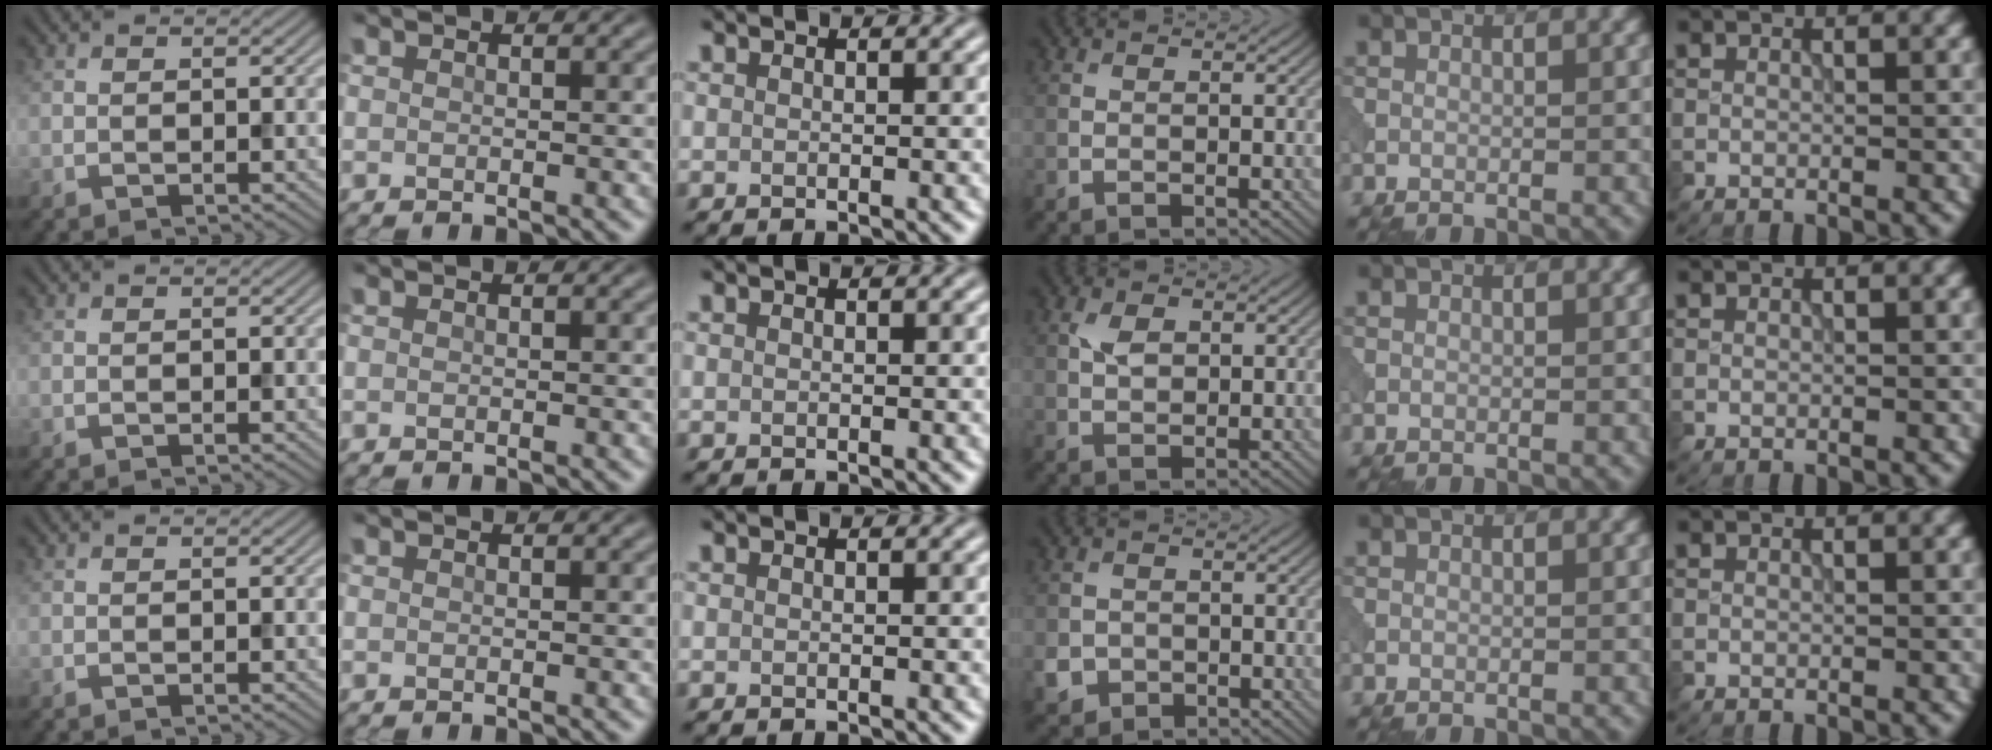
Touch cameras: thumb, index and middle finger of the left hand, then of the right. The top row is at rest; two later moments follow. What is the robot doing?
{"motion": "open", "object": "sandwich press"}